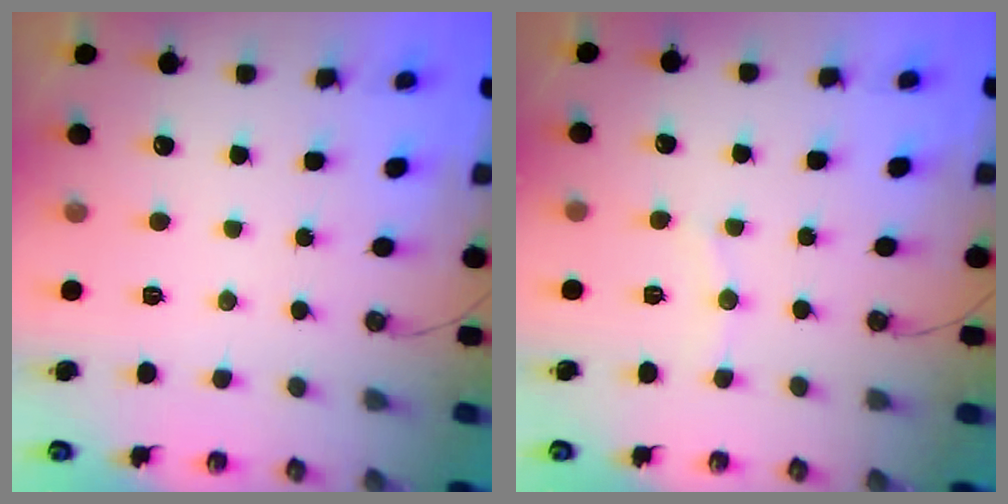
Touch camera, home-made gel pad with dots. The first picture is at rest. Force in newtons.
{"total": 5.1, "press": 5.1, "slide": 0.5}